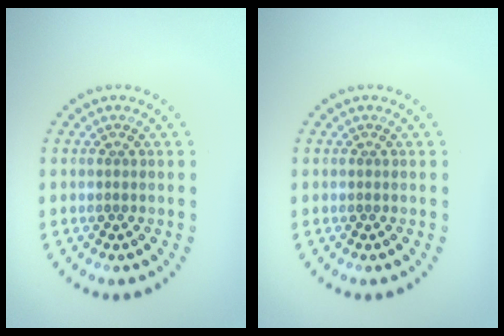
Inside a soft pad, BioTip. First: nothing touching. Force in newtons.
{"total": 0.0}